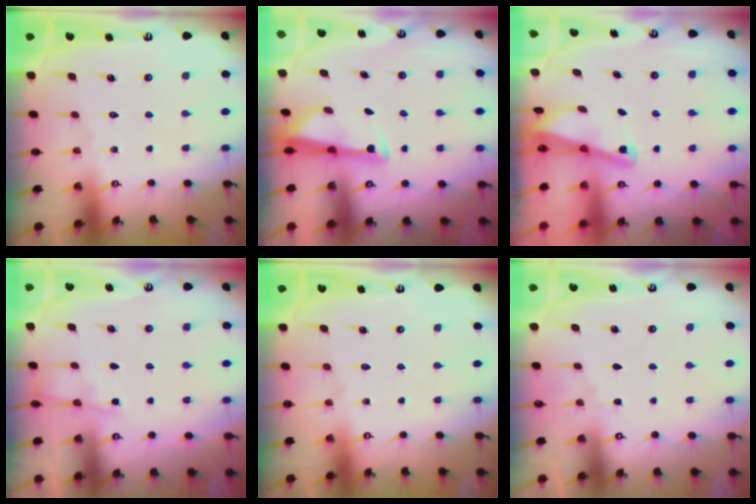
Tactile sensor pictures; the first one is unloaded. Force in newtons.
{"total": 3.4, "press": 3.3, "slide": 1.0}
{"total": 2.0, "press": 2.0, "slide": 0.4}
{"total": 2.6, "press": 2.5, "slide": 0.4}
{"total": 0.0}
{"total": 1.2, "press": 1.2, "slide": 0.3}